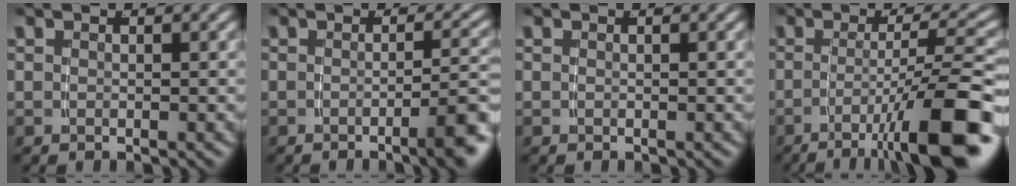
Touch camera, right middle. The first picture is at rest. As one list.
[{"total": 3.7, "force": [-1.9, 0.2, 3.2], "torque": [-0.031, 0.008, -0.036]}, {"total": 0.0}, {"total": 10.1, "force": [-5.9, 1.6, 8.0], "torque": [-0.111, -0.017, -0.076]}]